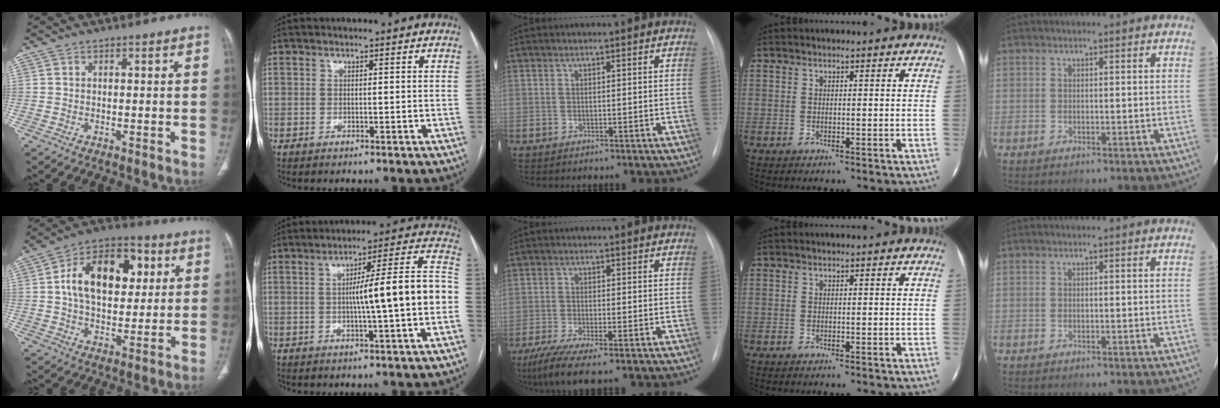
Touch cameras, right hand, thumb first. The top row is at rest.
{"thumb": {"total": 17.9, "force": [4.0, 11.1, 13.5], "torque": [-0.191, 0.012, 0.061]}, "index": {"total": 13.3, "force": [-1.7, 0.1, 13.2], "torque": [-0.185, 0.031, -0.027]}, "middle": {"total": 6.5, "force": [-4.5, 0.5, 4.7], "torque": [-0.089, -0.020, -0.079]}}